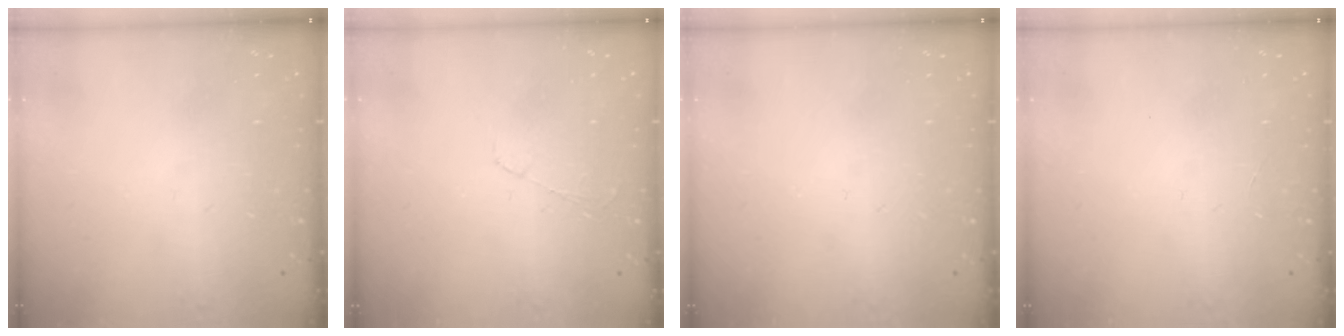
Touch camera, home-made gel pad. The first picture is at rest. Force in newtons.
{"total": 3.0, "press": 3.0, "slide": 0.4}
{"total": 0.0}
{"total": 0.0}